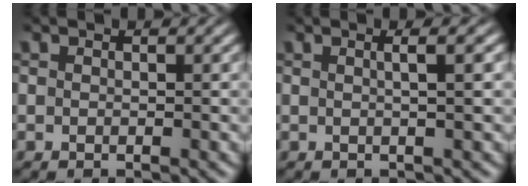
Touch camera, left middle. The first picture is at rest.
{"total": 2.5, "force": [0.5, 0.9, 2.3], "torque": [-0.024, 0.008, -0.010]}